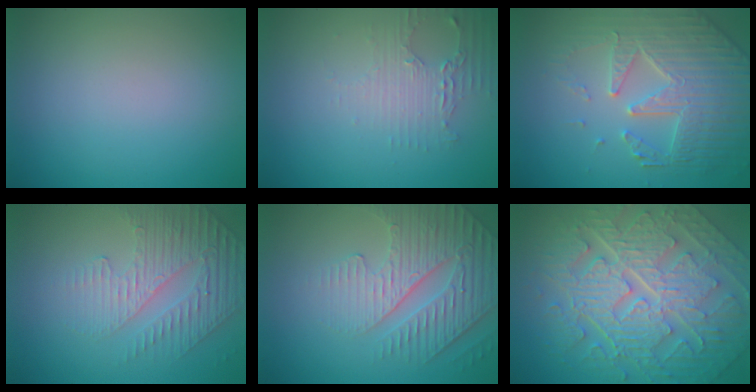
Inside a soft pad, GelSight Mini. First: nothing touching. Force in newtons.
{"total": 2.2, "press": 2.1, "slide": 0.6}
{"total": 5.5, "press": 5.0, "slide": 2.4}
{"total": 4.8, "press": 3.1, "slide": 3.7}
{"total": 4.2, "press": 4.0, "slide": 1.4}
{"total": 10.9, "press": 7.4, "slide": 8.0}